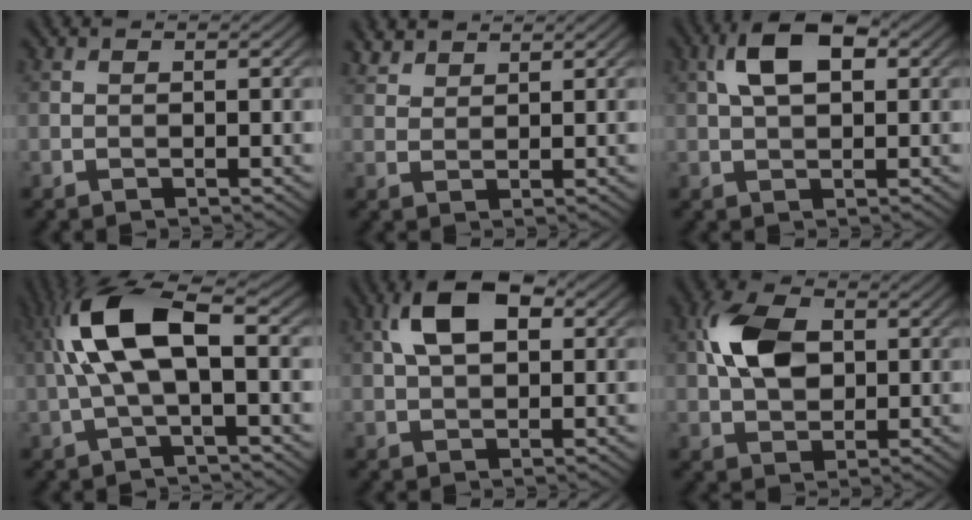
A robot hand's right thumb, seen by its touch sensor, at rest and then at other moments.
{"total": 2.6, "force": [2.3, 1.0, 0.7], "torque": [-0.021, 0.006, 0.053]}
{"total": 6.8, "force": [2.0, 3.5, 5.5], "torque": [-0.108, 0.015, 0.030]}
{"total": 9.7, "force": [0.8, 3.2, 9.1], "torque": [-0.196, 0.022, 0.009]}
{"total": 7.7, "force": [2.1, 4.2, 6.1], "torque": [-0.123, 0.019, 0.030]}
{"total": 8.3, "force": [1.4, 5.4, 6.2], "torque": [-0.140, 0.016, 0.020]}